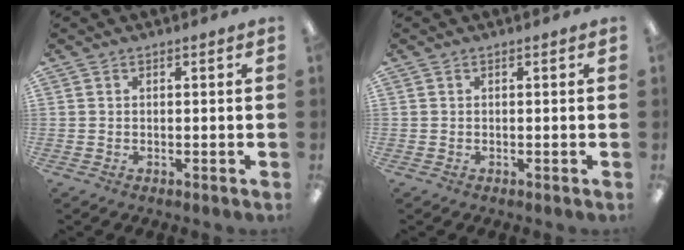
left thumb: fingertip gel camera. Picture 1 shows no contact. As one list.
[{"total": 0.0}]